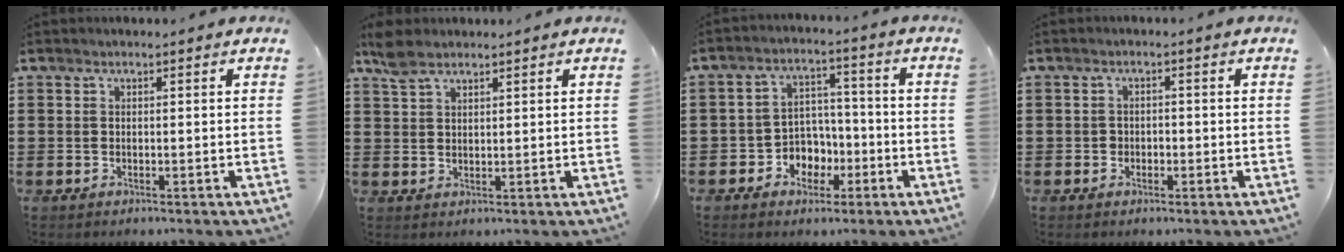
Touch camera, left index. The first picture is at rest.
{"total": 3.6, "force": [2.7, 1.5, 1.8], "torque": [-0.043, 0.006, 0.051]}
{"total": 5.1, "force": [-2.2, 4.4, 1.3], "torque": [-0.036, 0.014, -0.042]}
{"total": 1.3, "force": [-0.5, 1.1, 0.4], "torque": [-0.012, 0.003, -0.013]}